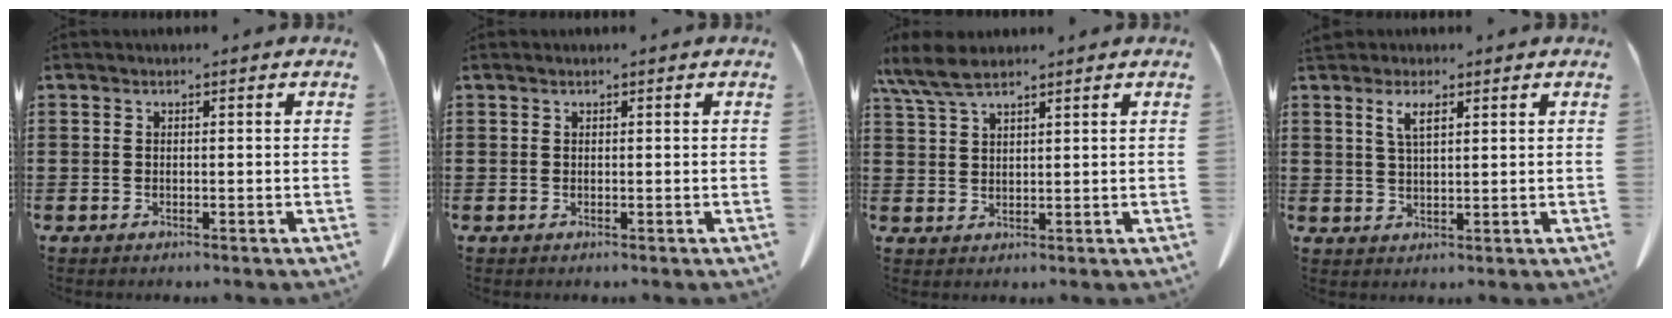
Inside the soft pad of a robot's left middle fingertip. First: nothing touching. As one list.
[{"total": 0.0}, {"total": 5.6, "force": [4.2, 1.4, 3.5], "torque": [-0.085, -0.007, 0.076]}, {"total": 3.4, "force": [1.9, 1.0, 2.6], "torque": [-0.057, 0.003, 0.033]}]